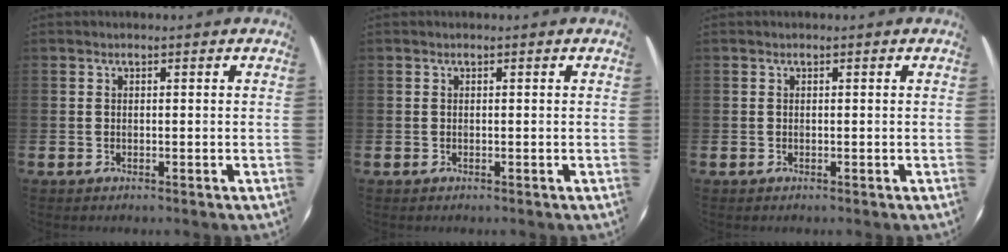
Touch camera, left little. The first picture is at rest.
{"total": 0.0}
{"total": 0.0}